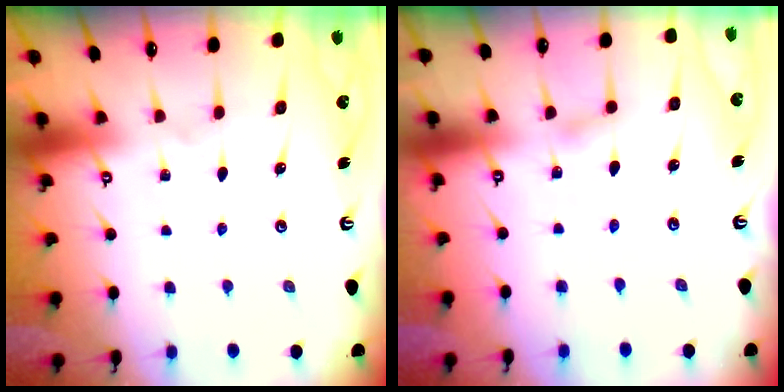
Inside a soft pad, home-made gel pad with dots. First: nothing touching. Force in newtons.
{"total": 1.9, "press": 1.9, "slide": 0.2}